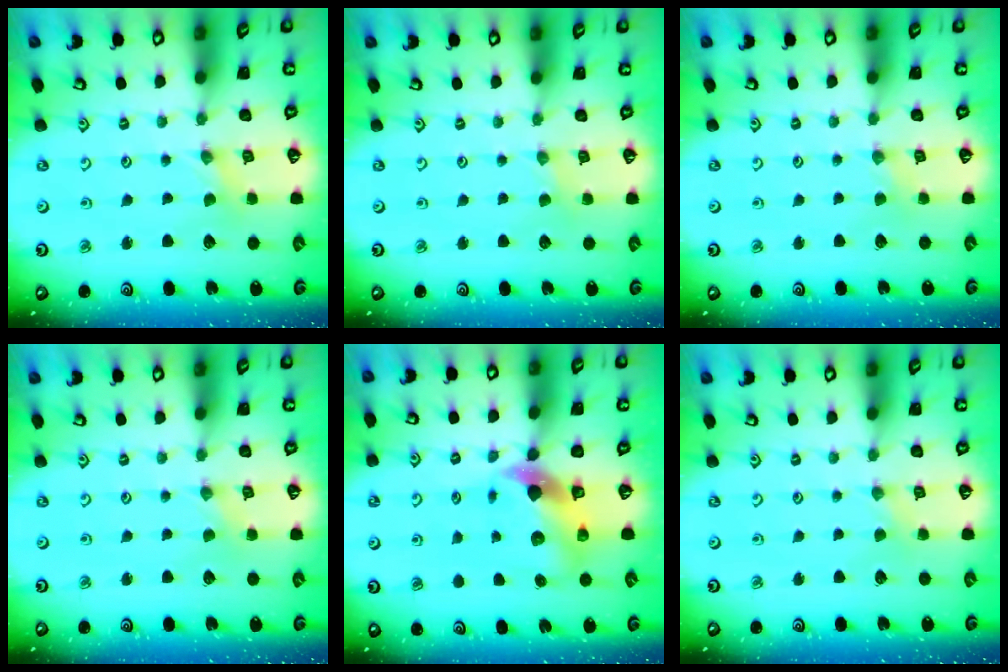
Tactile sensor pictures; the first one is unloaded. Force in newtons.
{"total": 0.7, "press": 0.7, "slide": 0.2}
{"total": 1.2, "press": 1.2, "slide": 0.3}
{"total": 0.0}
{"total": 8.2, "press": 8.1, "slide": 1.2}
{"total": 1.3, "press": 1.3, "slide": 0.2}